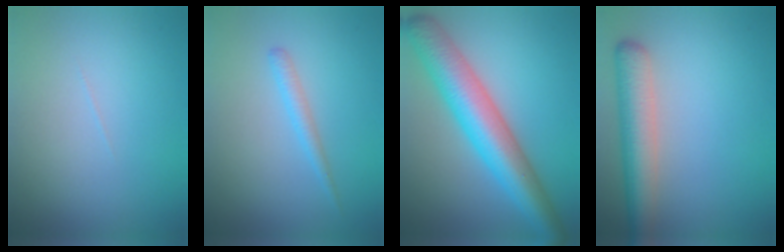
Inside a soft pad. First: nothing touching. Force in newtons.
{"total": 1.4, "press": 1.4, "slide": 0.1}
{"total": 8.5, "press": 8.5, "slide": 0.1}
{"total": 5.1, "press": 5.1, "slide": 0.3}